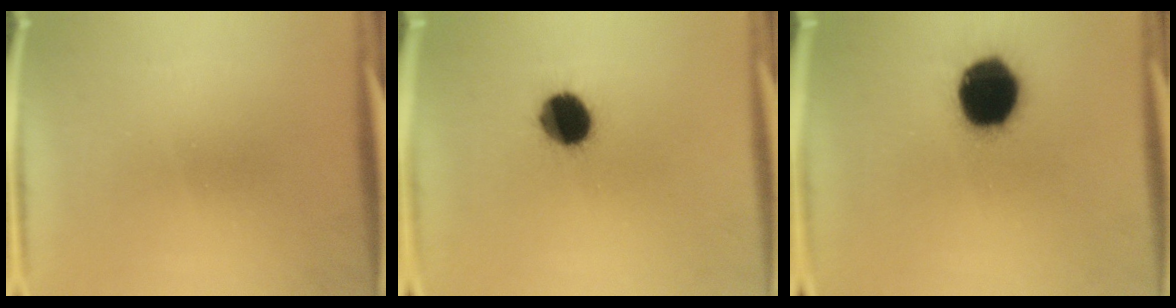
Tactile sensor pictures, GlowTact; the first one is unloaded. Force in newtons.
{"total": 10.8}
{"total": 18.3}